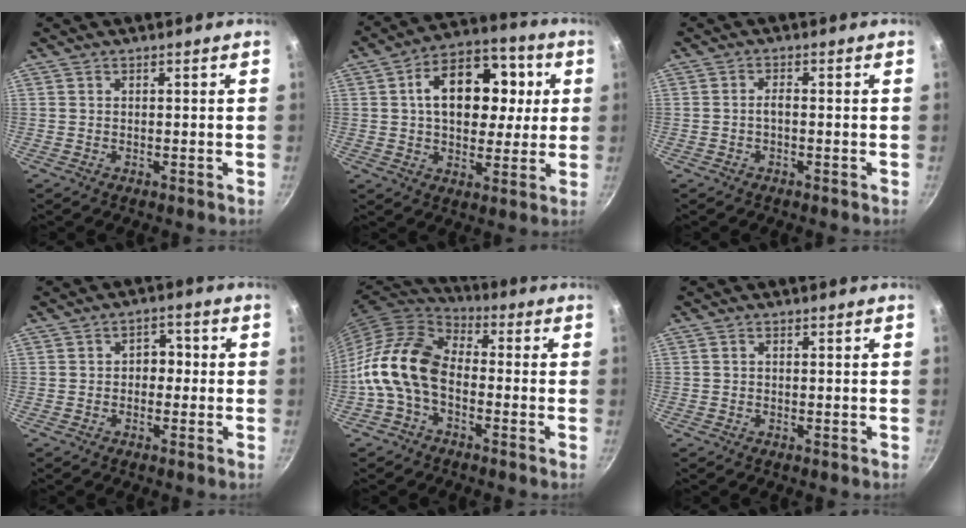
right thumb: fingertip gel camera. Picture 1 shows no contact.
{"total": 17.9, "force": [3.5, 12.2, 12.7], "torque": [-0.156, 0.017, 0.040]}
{"total": 1.5, "force": [-0.5, 0.6, 1.3], "torque": [-0.025, 0.011, -0.012]}
{"total": 4.0, "force": [-0.1, 3.1, 2.5], "torque": [-0.001, 0.011, -0.008]}
{"total": 13.6, "force": [-3.0, 8.7, 10.0], "torque": [-0.175, 0.040, -0.079]}
{"total": 0.6, "force": [0.1, 0.5, 0.3], "torque": [-0.005, 0.005, 0.002]}